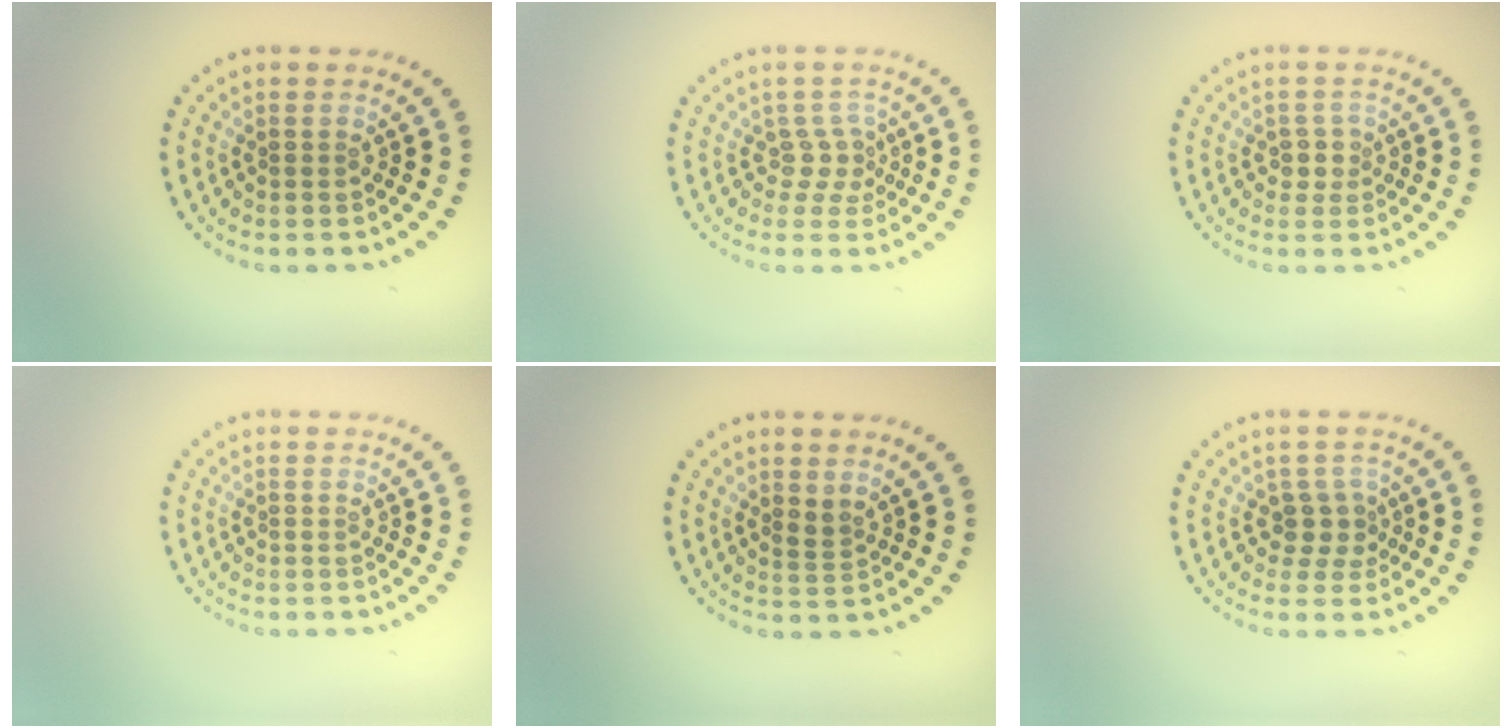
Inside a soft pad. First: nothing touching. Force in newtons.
{"total": 2.1, "press": 1.5, "slide": 1.5}
{"total": 1.4, "press": 1.2, "slide": 0.8}
{"total": 0.0}
{"total": 1.2, "press": 1.0, "slide": 0.7}
{"total": 2.2, "press": 1.8, "slide": 1.3}